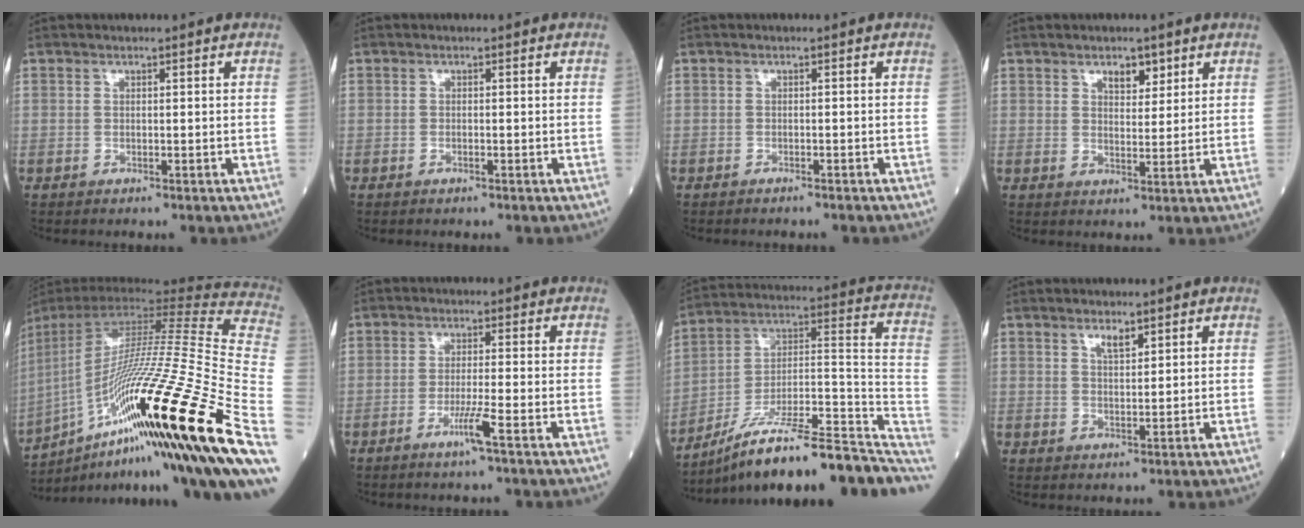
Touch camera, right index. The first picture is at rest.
{"total": 0.5, "force": [-0.3, 0.1, 0.4], "torque": [-0.011, 0.000, -0.006]}
{"total": 1.6, "force": [-1.6, 0.1, 0.5], "torque": [-0.009, -0.001, -0.019]}
{"total": 3.3, "force": [2.1, 1.6, 2.0], "torque": [-0.027, -0.002, 0.036]}
{"total": 42.6, "force": [-11.0, 3.8, 41.0], "torque": [-0.659, -0.019, -0.199]}
{"total": 3.8, "force": [-2.1, -0.8, 3.1], "torque": [-0.064, -0.009, -0.043]}
{"total": 23.2, "force": [-17.5, 3.9, 14.7], "torque": [-0.163, 0.028, -0.280]}
{"total": 2.2, "force": [1.6, 0.6, 1.5], "torque": [-0.028, -0.001, 0.030]}